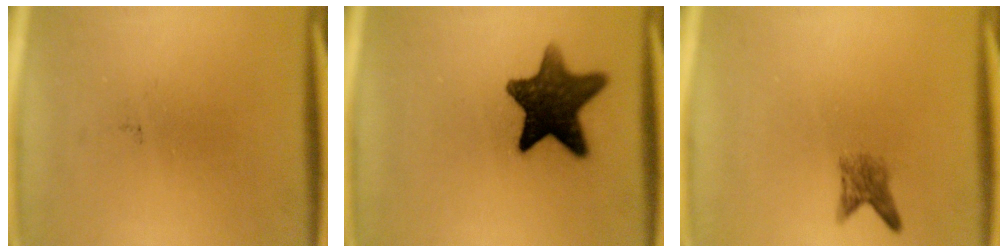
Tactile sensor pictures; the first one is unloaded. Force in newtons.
{"total": 12.6}
{"total": 2.3}